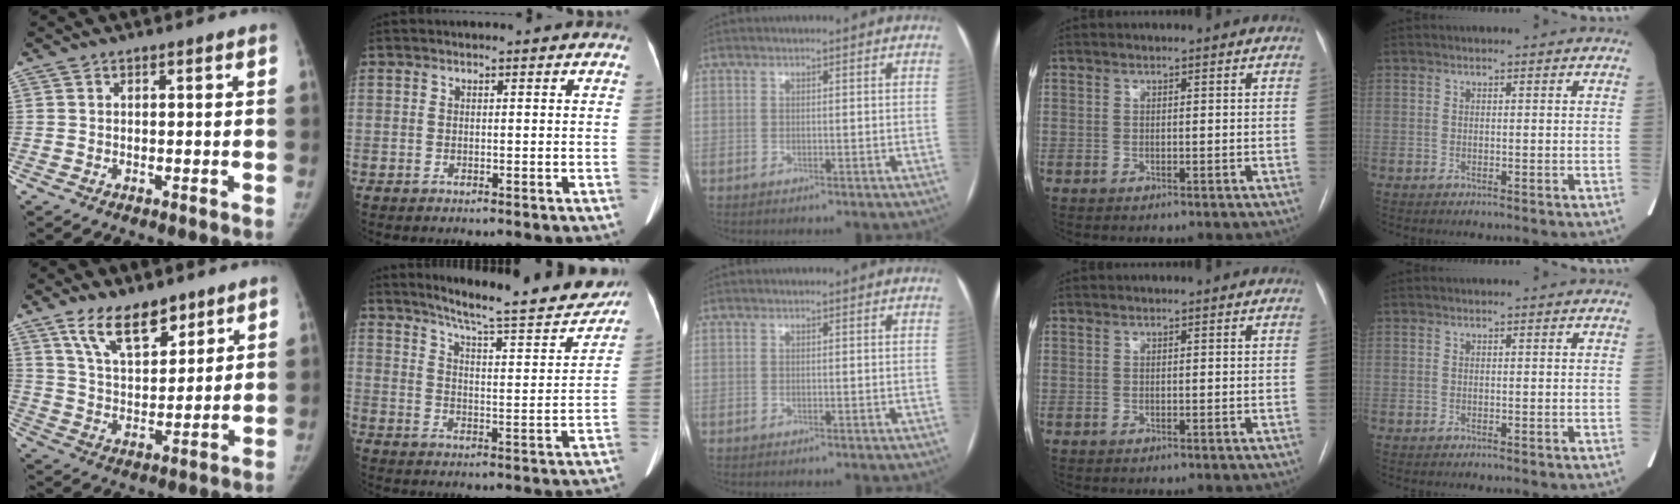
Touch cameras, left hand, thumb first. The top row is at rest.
{"thumb": {"total": 11.6, "force": [7.9, 5.3, 6.5], "torque": [-0.085, -0.050, 0.147]}, "index": {"total": 19.3, "force": [17.2, 1.4, 8.7], "torque": [-0.130, -0.038, 0.231]}}